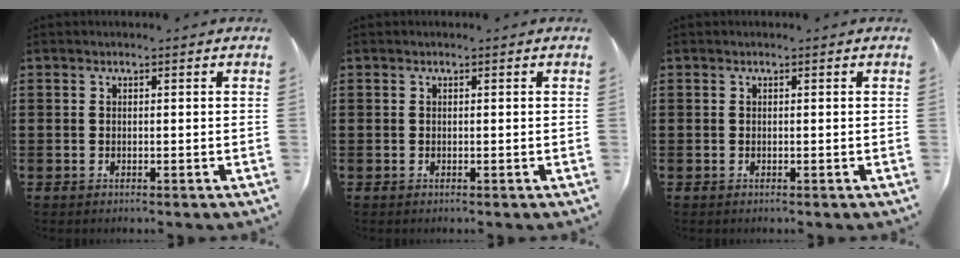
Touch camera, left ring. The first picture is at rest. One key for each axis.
{"total": 0.0}
{"total": 0.0}